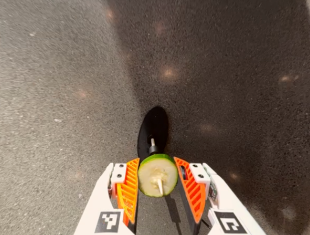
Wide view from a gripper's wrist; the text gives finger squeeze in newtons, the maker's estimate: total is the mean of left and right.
{"total": 11.7, "left": 12.2, "right": 11.2}